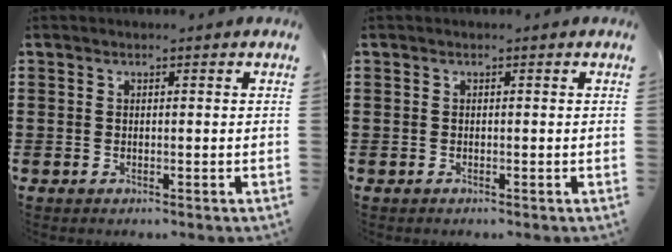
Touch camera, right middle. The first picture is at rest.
{"total": 0.0}